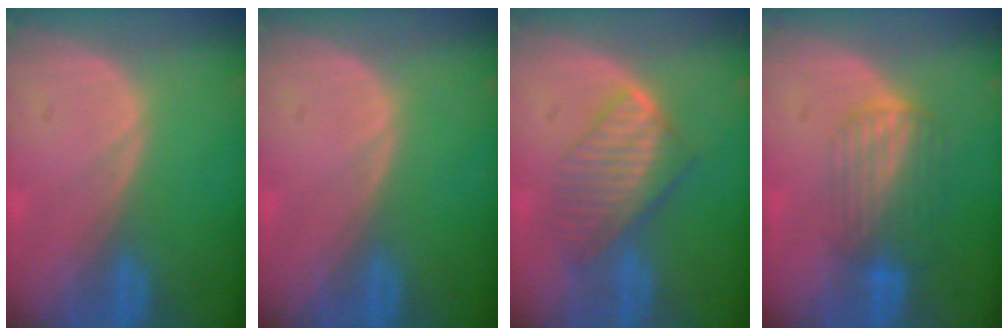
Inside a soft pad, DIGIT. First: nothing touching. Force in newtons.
{"total": 0.0}
{"total": 7.1, "press": 6.5, "slide": 2.8}
{"total": 7.0, "press": 5.8, "slide": 3.8}